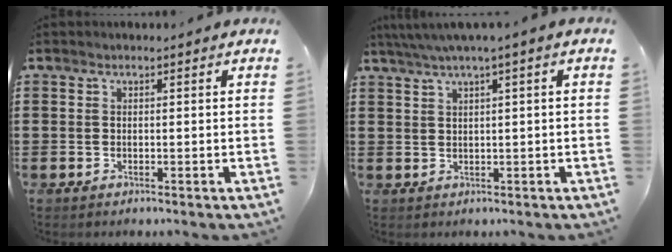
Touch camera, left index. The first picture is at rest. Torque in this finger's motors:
{"motor_torque": [1.20, -0.94, 0.84, 0.21]}